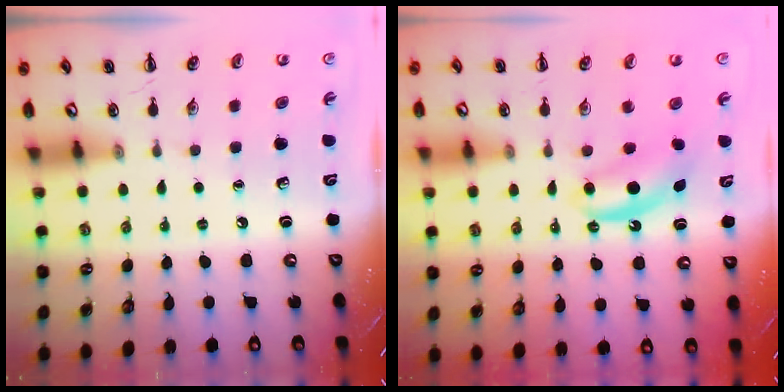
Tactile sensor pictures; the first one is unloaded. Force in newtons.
{"total": 5.2, "press": 5.1, "slide": 1.3}